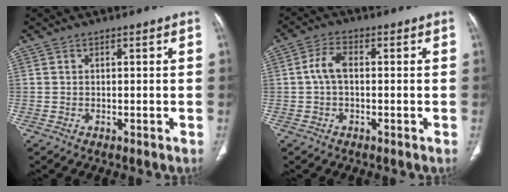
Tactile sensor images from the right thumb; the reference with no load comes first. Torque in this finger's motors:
{"motor_torque": [0.56, 0.54, 0.70, -0.53, 0.03]}